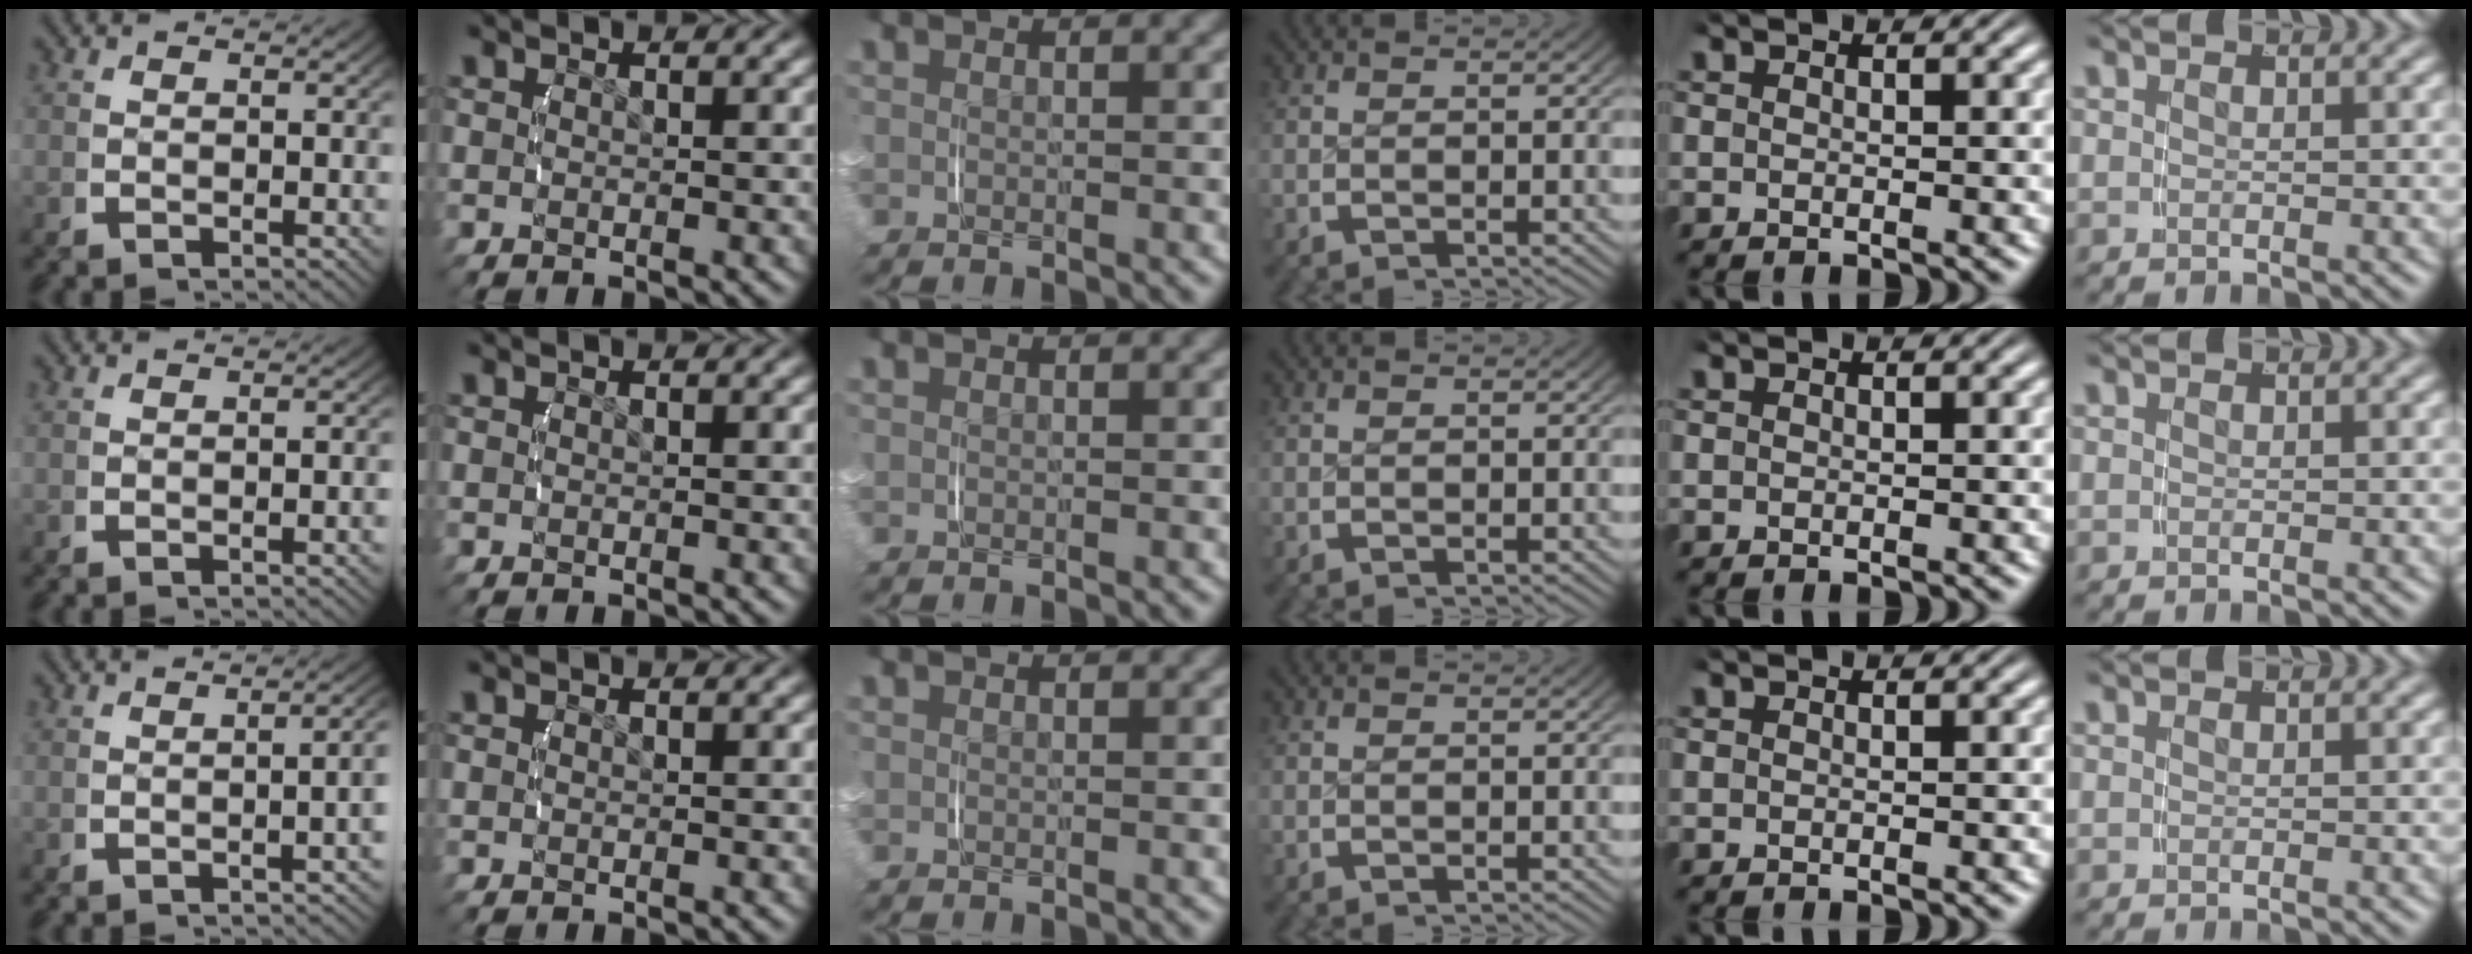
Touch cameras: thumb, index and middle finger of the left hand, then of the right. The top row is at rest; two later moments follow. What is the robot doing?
{"motion": "lift_and_place", "object": "dispenser bottle"}